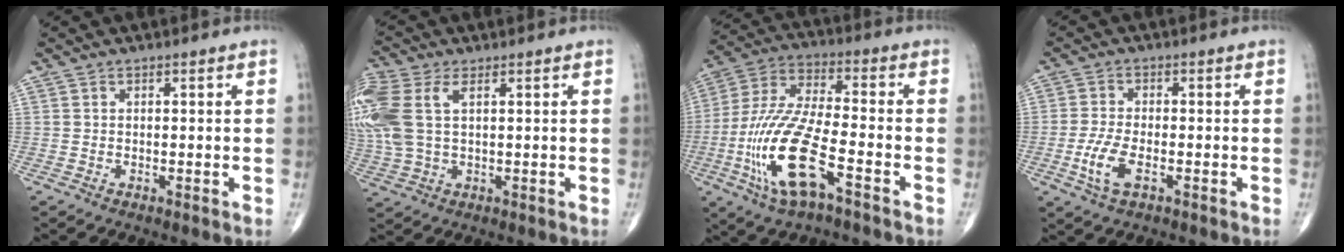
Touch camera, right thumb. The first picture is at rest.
{"total": 13.4, "force": [3.5, 7.6, 10.5], "torque": [-0.291, 0.013, 0.073]}
{"total": 17.5, "force": [-6.7, 5.4, 15.3], "torque": [-0.334, 0.028, -0.122]}
{"total": 5.8, "force": [-2.1, 2.5, 4.8], "torque": [-0.106, 0.005, -0.039]}